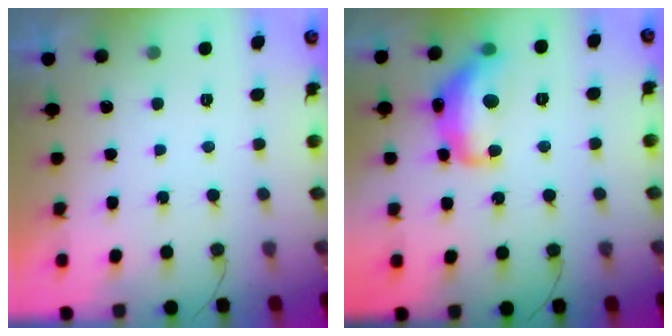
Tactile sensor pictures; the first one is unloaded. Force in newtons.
{"total": 14.6, "press": 14.5, "slide": 0.8}